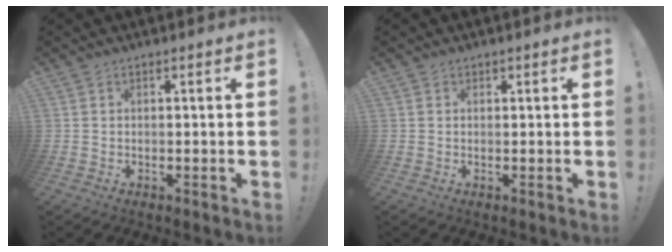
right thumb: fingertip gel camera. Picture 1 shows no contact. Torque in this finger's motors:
{"motor_torque": [-0.38, 0.23, -0.42, 0.13, -0.02]}